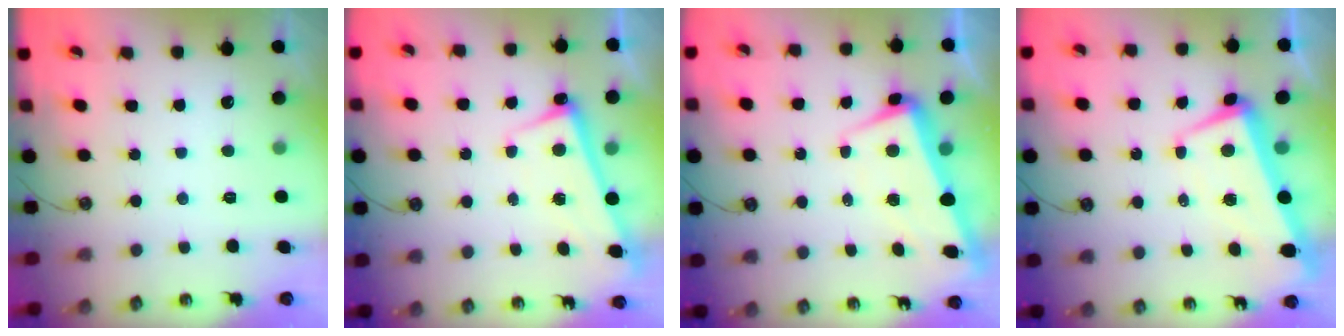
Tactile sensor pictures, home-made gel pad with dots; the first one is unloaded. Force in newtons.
{"total": 2.7, "press": 2.6, "slide": 0.6}
{"total": 1.3, "press": 0.4, "slide": 1.2}
{"total": 3.8, "press": 3.1, "slide": 2.1}